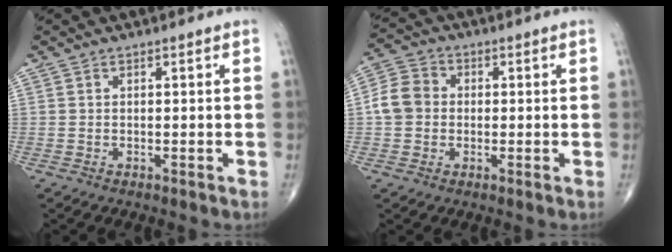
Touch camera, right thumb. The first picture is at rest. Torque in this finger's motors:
{"motor_torque": [-0.04, 0.06, 0.29, -0.16, 0.05]}